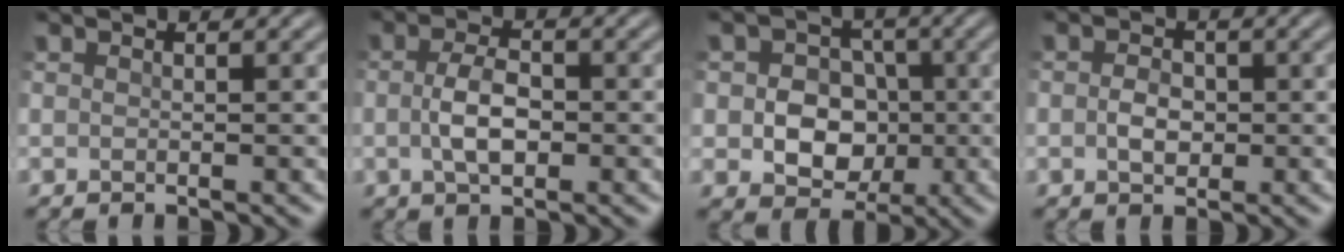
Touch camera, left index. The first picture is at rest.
{"total": 3.5, "force": [-0.3, 1.7, 3.0], "torque": [-0.062, 0.001, -0.008]}
{"total": 6.3, "force": [-0.6, 5.3, 3.4], "torque": [-0.031, 0.001, -0.021]}
{"total": 2.2, "force": [-0.2, 1.5, 1.5], "torque": [-0.030, 0.000, -0.007]}